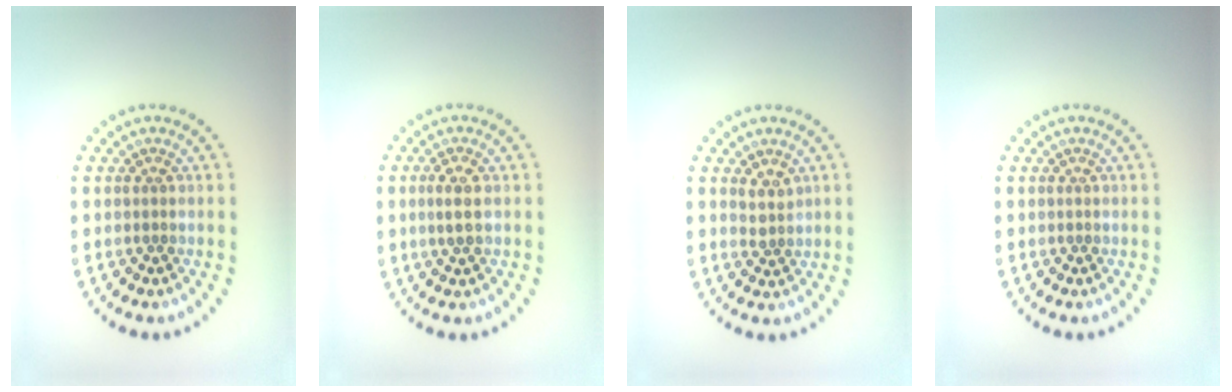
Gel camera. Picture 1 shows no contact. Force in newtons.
{"total": 1.9, "press": 1.8, "slide": 0.5}
{"total": 1.7, "press": 1.3, "slide": 1.0}
{"total": 0.0}